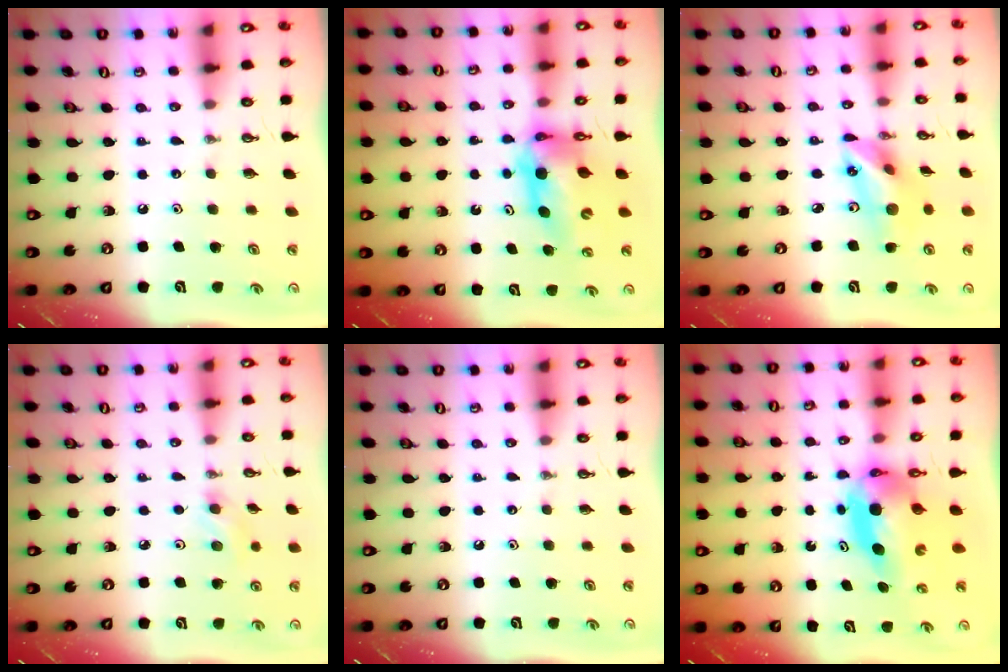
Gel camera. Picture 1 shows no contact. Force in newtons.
{"total": 11.2, "press": 11.1, "slide": 1.0}
{"total": 15.5, "press": 15.1, "slide": 3.3}
{"total": 3.8, "press": 3.8, "slide": 0.7}
{"total": 0.0}
{"total": 6.5, "press": 6.5, "slide": 0.9}